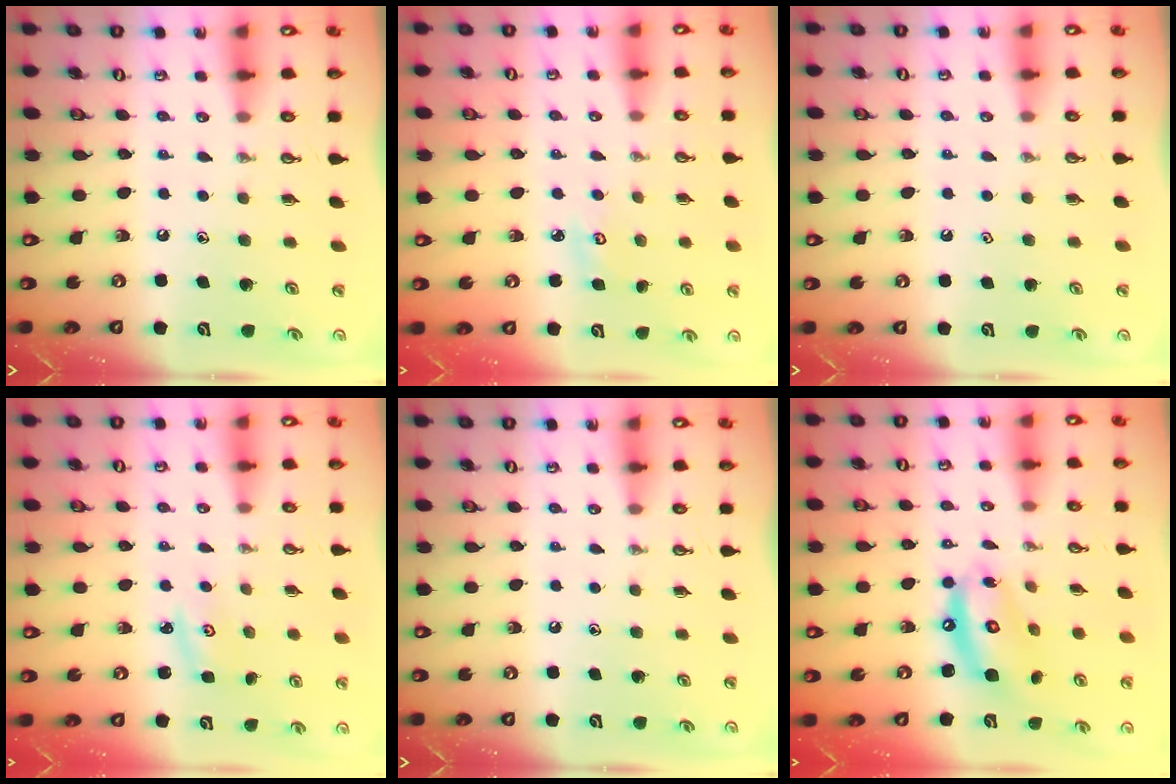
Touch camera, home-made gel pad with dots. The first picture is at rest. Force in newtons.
{"total": 4.2, "press": 4.1, "slide": 0.5}
{"total": 0.9, "press": 0.7, "slide": 0.5}
{"total": 3.0, "press": 2.9, "slide": 0.4}
{"total": 0.0}
{"total": 12.8, "press": 12.8, "slide": 1.2}